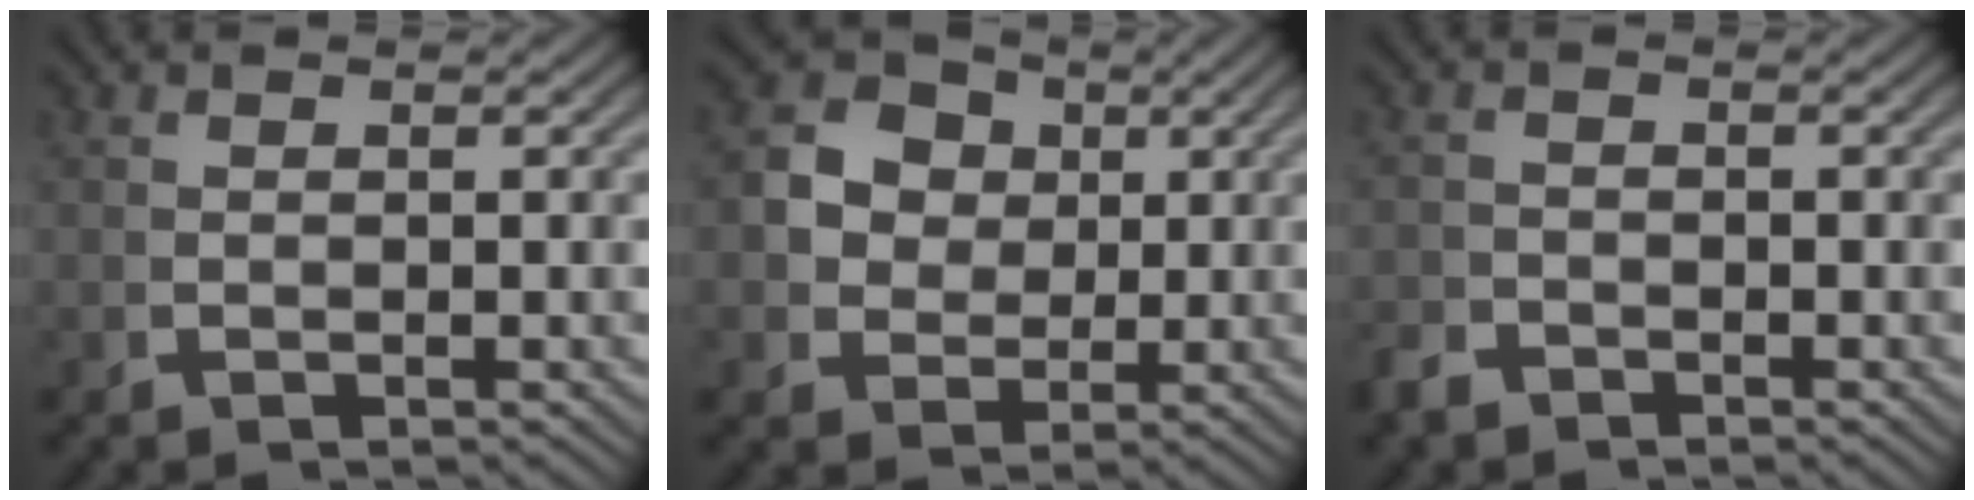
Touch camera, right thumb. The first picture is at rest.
{"total": 9.9, "force": [1.5, 8.6, 4.7], "torque": [-0.120, -0.028, 0.027]}
{"total": 1.6, "force": [-1.5, 0.4, -0.1], "torque": [0.010, -0.006, -0.029]}